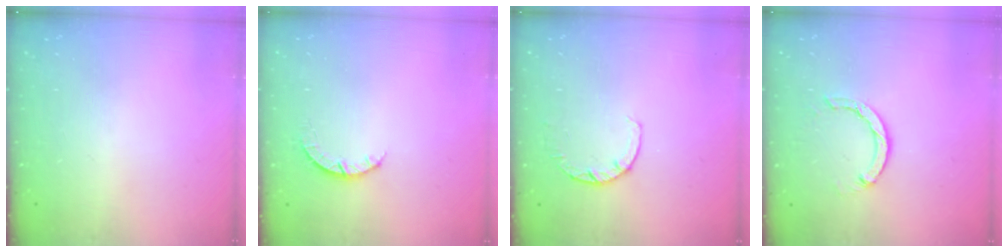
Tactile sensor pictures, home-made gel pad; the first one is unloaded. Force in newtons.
{"total": 3.2, "press": 3.2, "slide": 0.4}
{"total": 3.0, "press": 2.9, "slide": 0.4}
{"total": 4.0, "press": 4.0, "slide": 0.4}